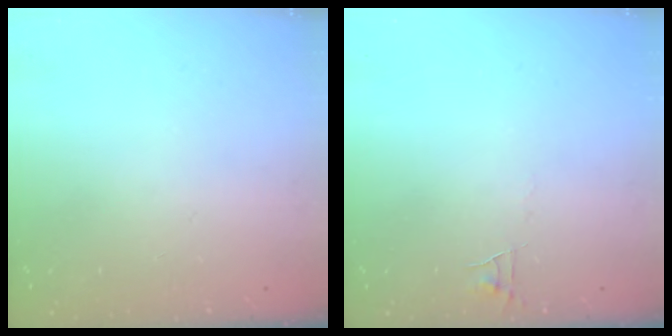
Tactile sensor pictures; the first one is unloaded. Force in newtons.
{"total": 3.5, "press": 3.5, "slide": 0.3}